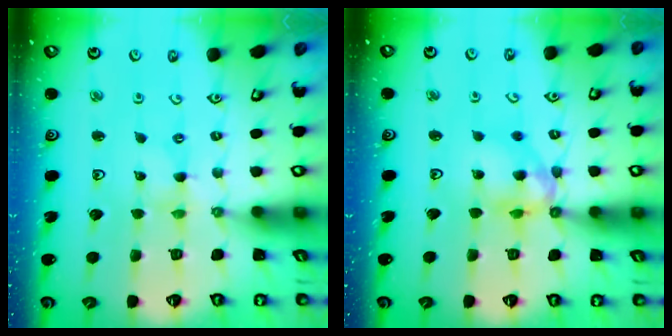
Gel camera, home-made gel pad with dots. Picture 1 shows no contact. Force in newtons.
{"total": 11.8, "press": 11.7, "slide": 1.1}